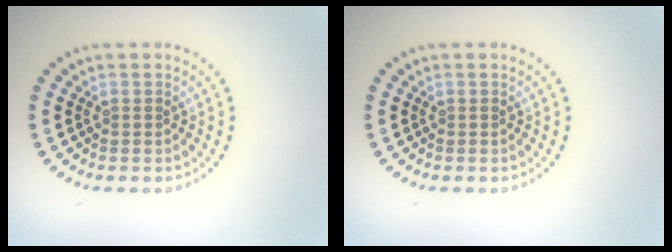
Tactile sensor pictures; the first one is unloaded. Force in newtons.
{"total": 0.0}